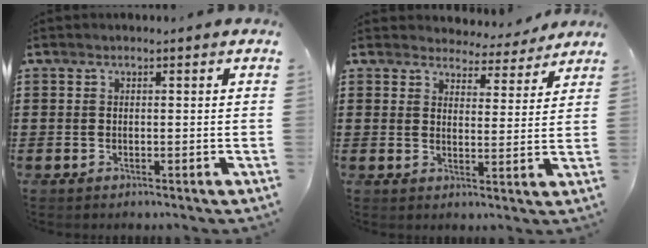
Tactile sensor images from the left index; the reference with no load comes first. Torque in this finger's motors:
{"motor_torque": [0.00, -0.02, 0.00, -0.02]}